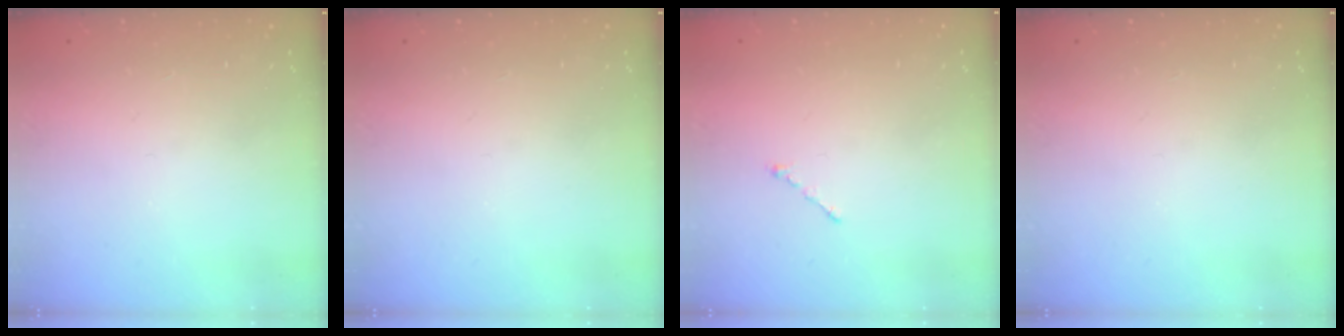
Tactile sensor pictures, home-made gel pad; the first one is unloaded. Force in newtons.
{"total": 0.0}
{"total": 0.7, "press": 0.7, "slide": 0.2}
{"total": 0.0}